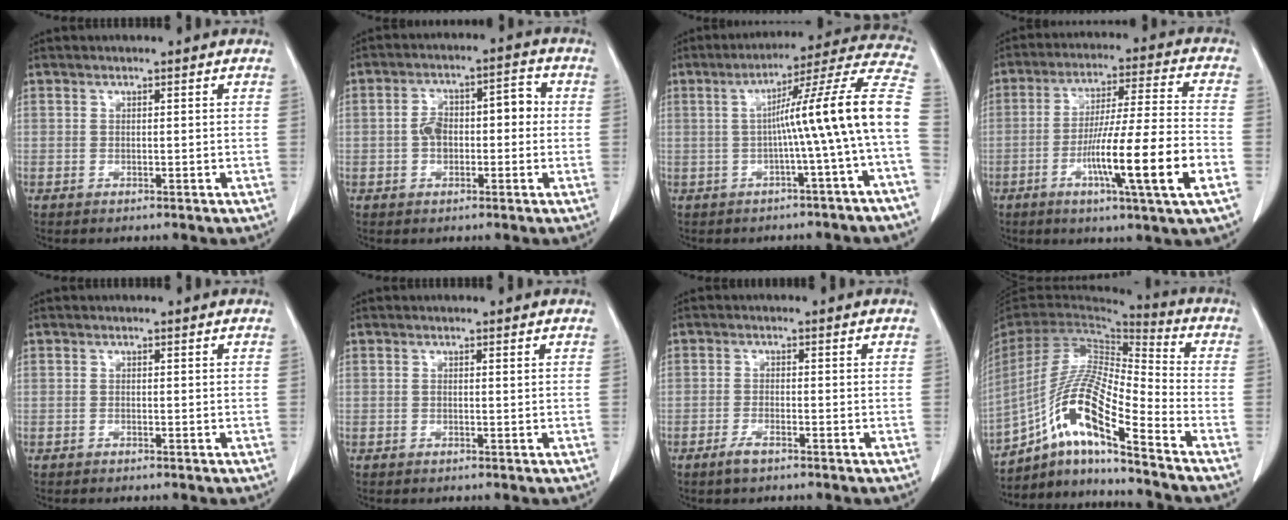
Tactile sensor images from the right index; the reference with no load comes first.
{"total": 6.9, "force": [-0.4, 3.7, 5.9], "torque": [-0.105, 0.045, -0.006]}
{"total": 14.1, "force": [-1.6, -2.3, 13.8], "torque": [-0.176, 0.032, -0.029]}
{"total": 15.8, "force": [-5.4, -0.6, 14.8], "torque": [-0.263, -0.012, -0.090]}
{"total": 0.0}
{"total": 0.0}
{"total": 2.4, "force": [-1.7, 0.5, 1.6], "torque": [-0.036, -0.002, -0.033]}
{"total": 16.0, "force": [-9.5, 1.4, 12.7], "torque": [-0.258, 0.001, -0.174]}